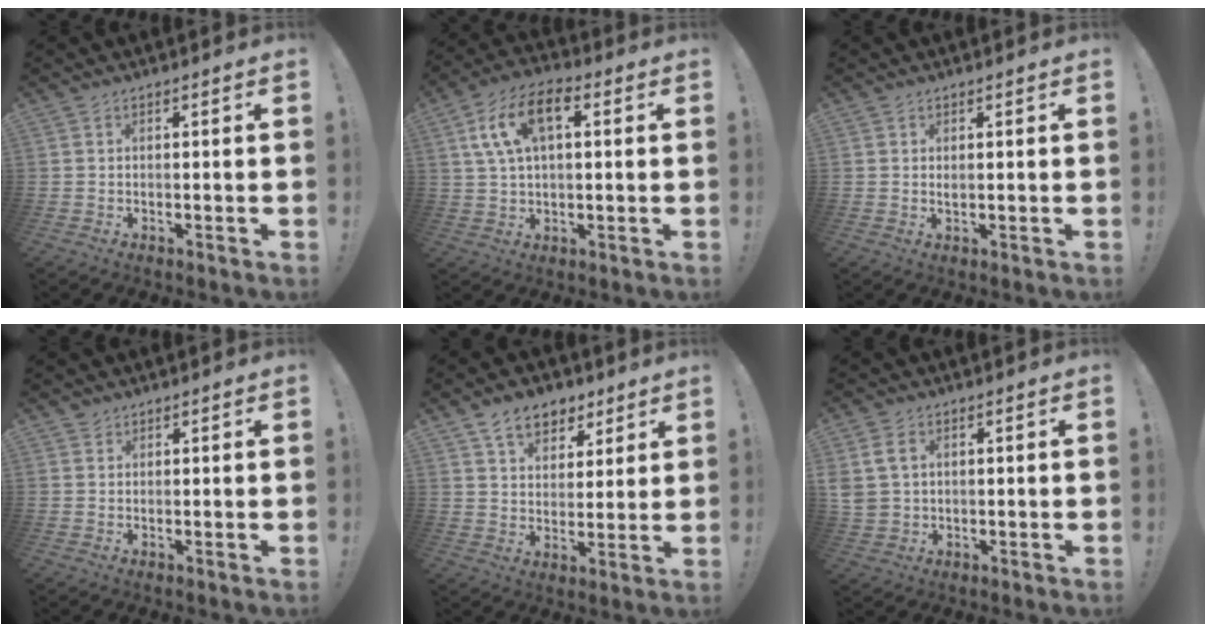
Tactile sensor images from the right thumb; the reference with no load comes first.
{"total": 12.7, "force": [4.0, 7.2, 9.7], "torque": [-0.181, 0.006, 0.075]}
{"total": 0.9, "force": [0.6, 0.3, 0.6], "torque": [-0.005, -0.004, 0.010]}
{"total": 1.2, "force": [1.0, 0.6, 0.3], "torque": [-0.003, -0.003, 0.019]}
{"total": 10.1, "force": [6.5, 6.7, 4.0], "torque": [-0.061, -0.033, 0.125]}
{"total": 6.9, "force": [1.9, 5.2, 4.2], "torque": [-0.084, -0.002, 0.039]}